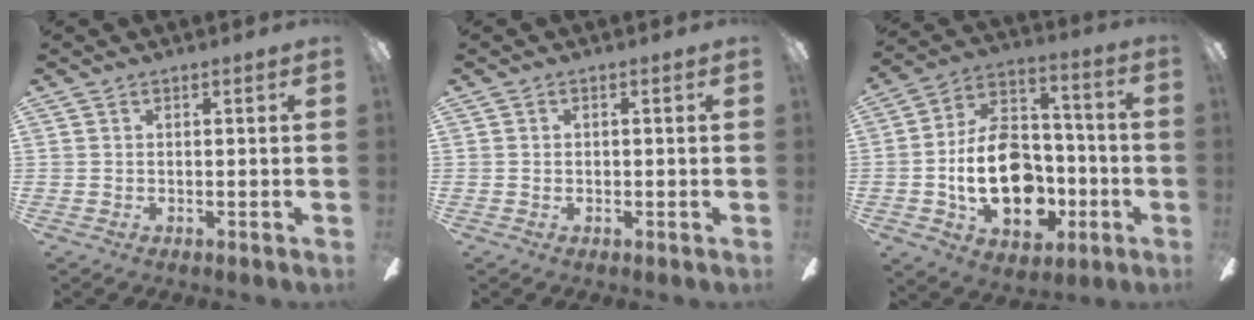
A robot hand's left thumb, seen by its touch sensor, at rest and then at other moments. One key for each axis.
{"total": 0.8, "fx": -0.2, "fy": 0.4, "fz": 0.7, "tx": -0.012, "ty": 0.002, "tz": -0.005}
{"total": 19.3, "fx": -4.1, "fy": 13.3, "fz": 13.4, "tx": -0.253, "ty": 0.021, "tz": -0.063}